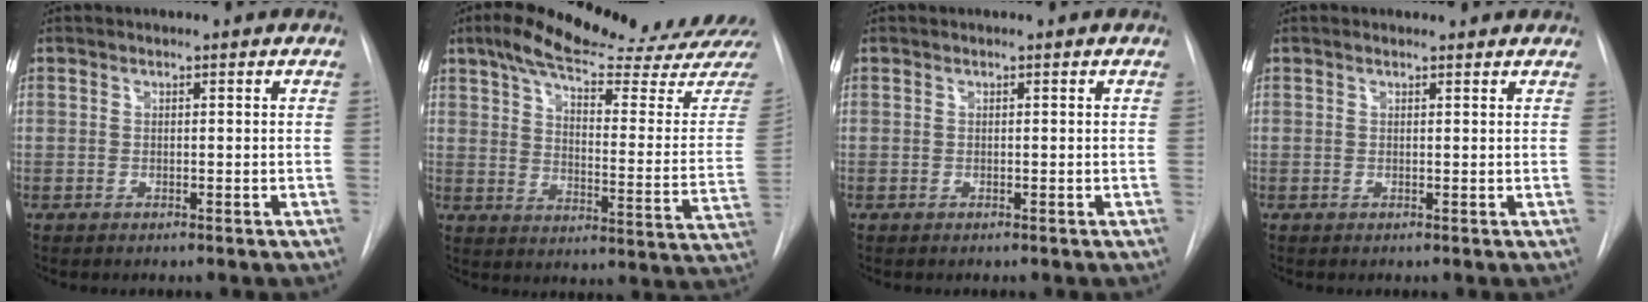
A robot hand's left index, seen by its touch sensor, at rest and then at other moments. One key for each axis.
{"total": 25.6, "fx": 22.0, "fy": 1.6, "fz": 13.0, "tx": -0.198, "ty": -0.057, "tz": 0.286}
{"total": 0.0}
{"total": 2.2, "fx": 2.1, "fy": 0.6, "fz": 0.6, "tx": -0.014, "ty": 0.016, "tz": 0.020}